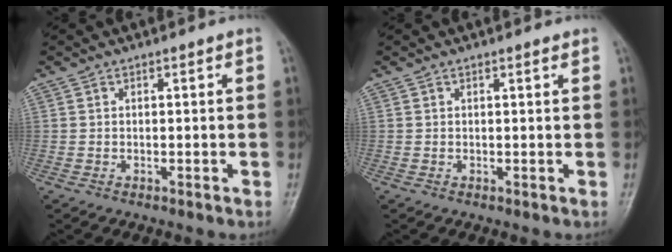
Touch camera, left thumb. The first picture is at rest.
{"total": 0.5, "force": [0.4, 0.1, 0.3], "torque": [-0.007, -0.002, 0.005]}